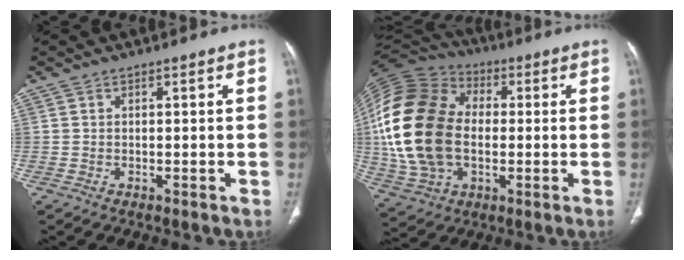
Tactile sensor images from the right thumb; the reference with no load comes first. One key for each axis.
{"total": 25.3, "fx": 0.3, "fy": 17.0, "fz": 18.7, "tx": -0.393, "ty": 0.012, "tz": 0.009}